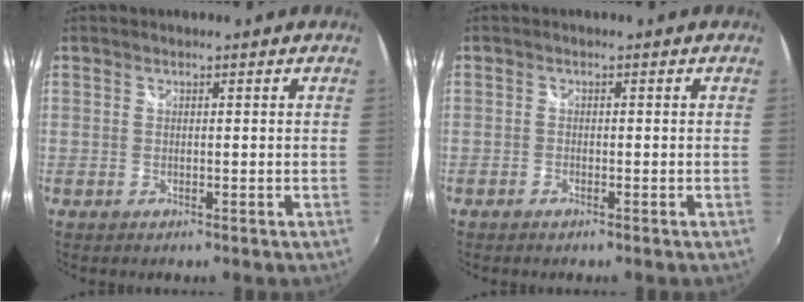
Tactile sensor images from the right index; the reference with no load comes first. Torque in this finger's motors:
{"motor_torque": [0.19, -0.11, 0.07, -0.01]}